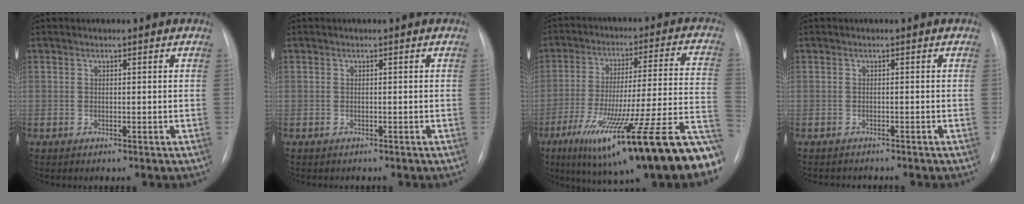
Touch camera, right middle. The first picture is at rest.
{"total": 0.9, "force": [-0.8, 0.3, 0.3], "torque": [-0.009, 0.000, -0.010]}
{"total": 29.2, "force": [-17.5, 1.9, 23.4], "torque": [-0.267, -0.022, -0.275]}
{"total": 2.4, "force": [-2.3, 0.6, 0.4], "torque": [-0.002, -0.006, -0.029]}